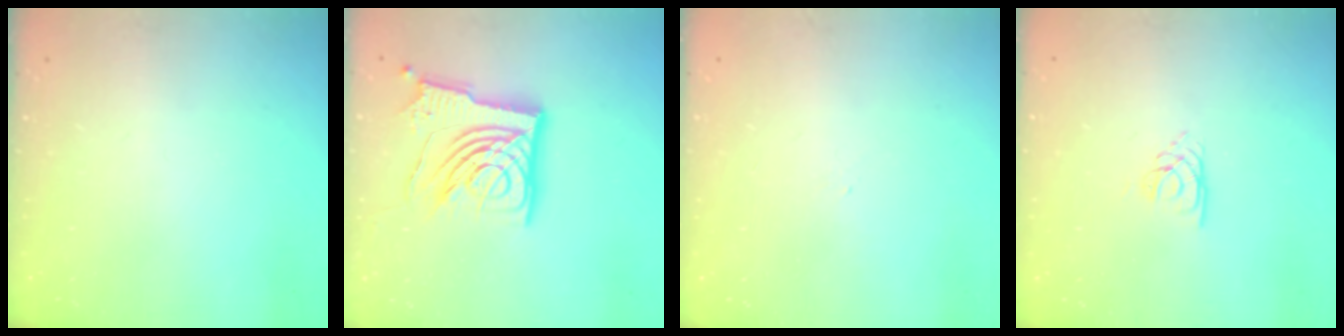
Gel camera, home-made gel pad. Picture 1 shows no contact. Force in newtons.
{"total": 17.1, "press": 16.9, "slide": 2.3}
{"total": 1.3, "press": 1.2, "slide": 0.5}
{"total": 1.9, "press": 1.9, "slide": 0.2}